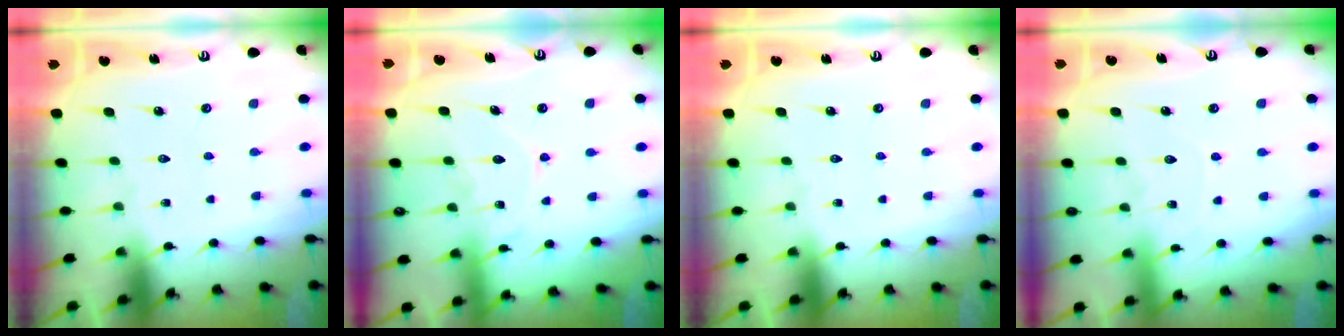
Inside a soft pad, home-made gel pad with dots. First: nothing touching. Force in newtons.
{"total": 10.3, "press": 10.3, "slide": 0.9}
{"total": 0.0}
{"total": 4.8, "press": 4.8, "slide": 0.6}